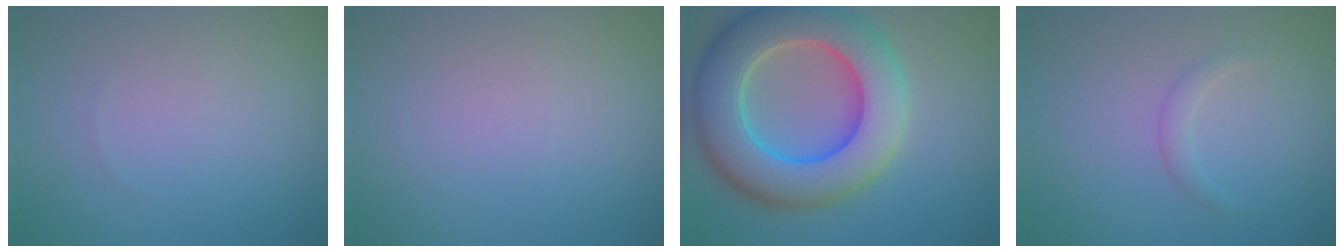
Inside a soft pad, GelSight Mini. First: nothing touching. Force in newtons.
{"total": 0.0}
{"total": 12.3, "press": 12.2, "slide": 1.1}
{"total": 1.2, "press": 1.2, "slide": 0.1}